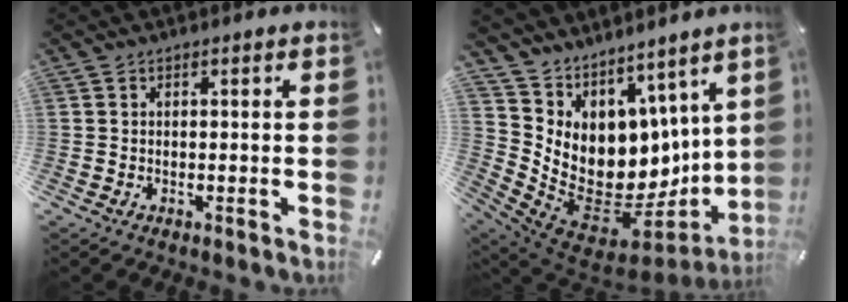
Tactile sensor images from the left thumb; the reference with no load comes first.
{"total": 10.4, "force": [0.1, 9.0, 5.3], "torque": [-0.105, -0.066, 0.013]}